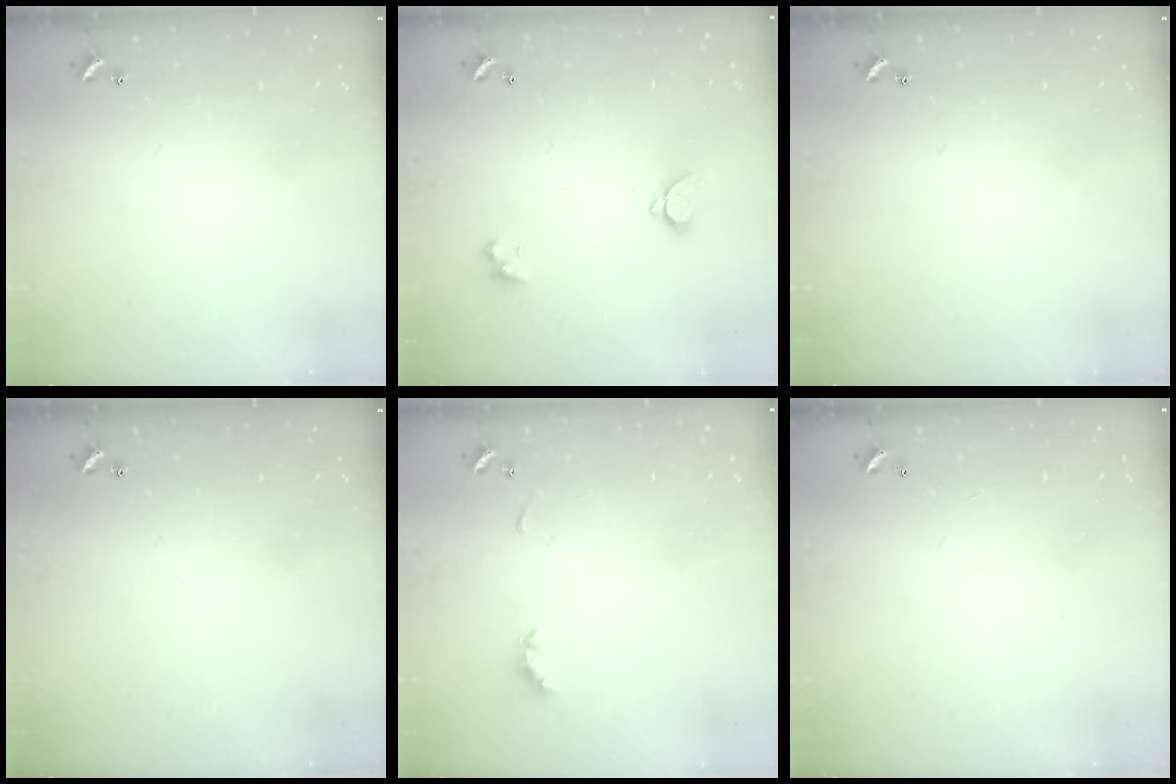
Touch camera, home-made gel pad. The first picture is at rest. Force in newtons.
{"total": 2.1, "press": 1.8, "slide": 1.0}
{"total": 0.0}
{"total": 0.0}
{"total": 2.9, "press": 2.8, "slide": 0.6}
{"total": 2.8, "press": 2.8, "slide": 0.1}